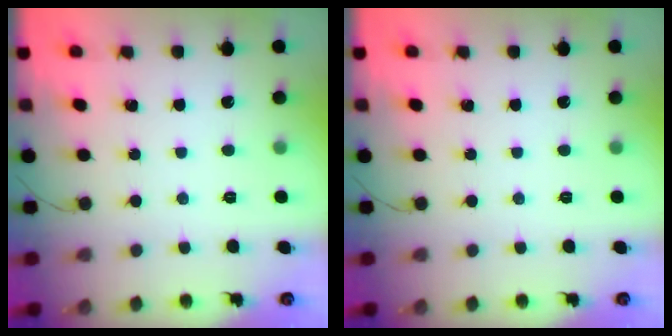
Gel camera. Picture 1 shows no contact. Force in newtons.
{"total": 0.0}